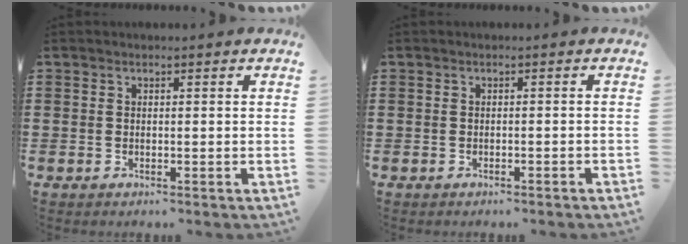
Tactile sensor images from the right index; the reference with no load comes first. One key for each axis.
{"total": 0.6, "fx": -0.4, "fy": -0.1, "fz": 0.4, "tx": -0.008, "ty": -0.003, "tz": -0.008}